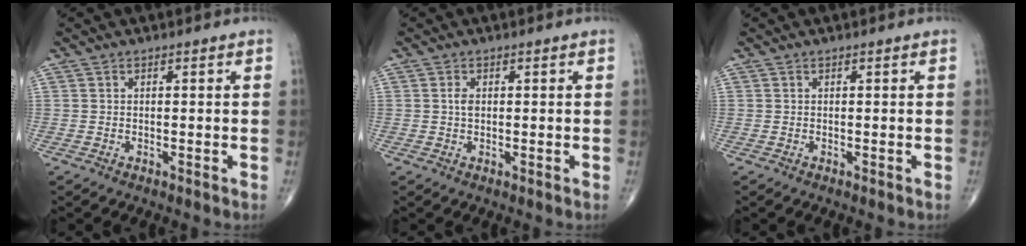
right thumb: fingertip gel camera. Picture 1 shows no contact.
{"total": 1.5, "force": [0.2, 1.0, 1.2], "torque": [-0.020, 0.001, 0.002]}
{"total": 0.0}